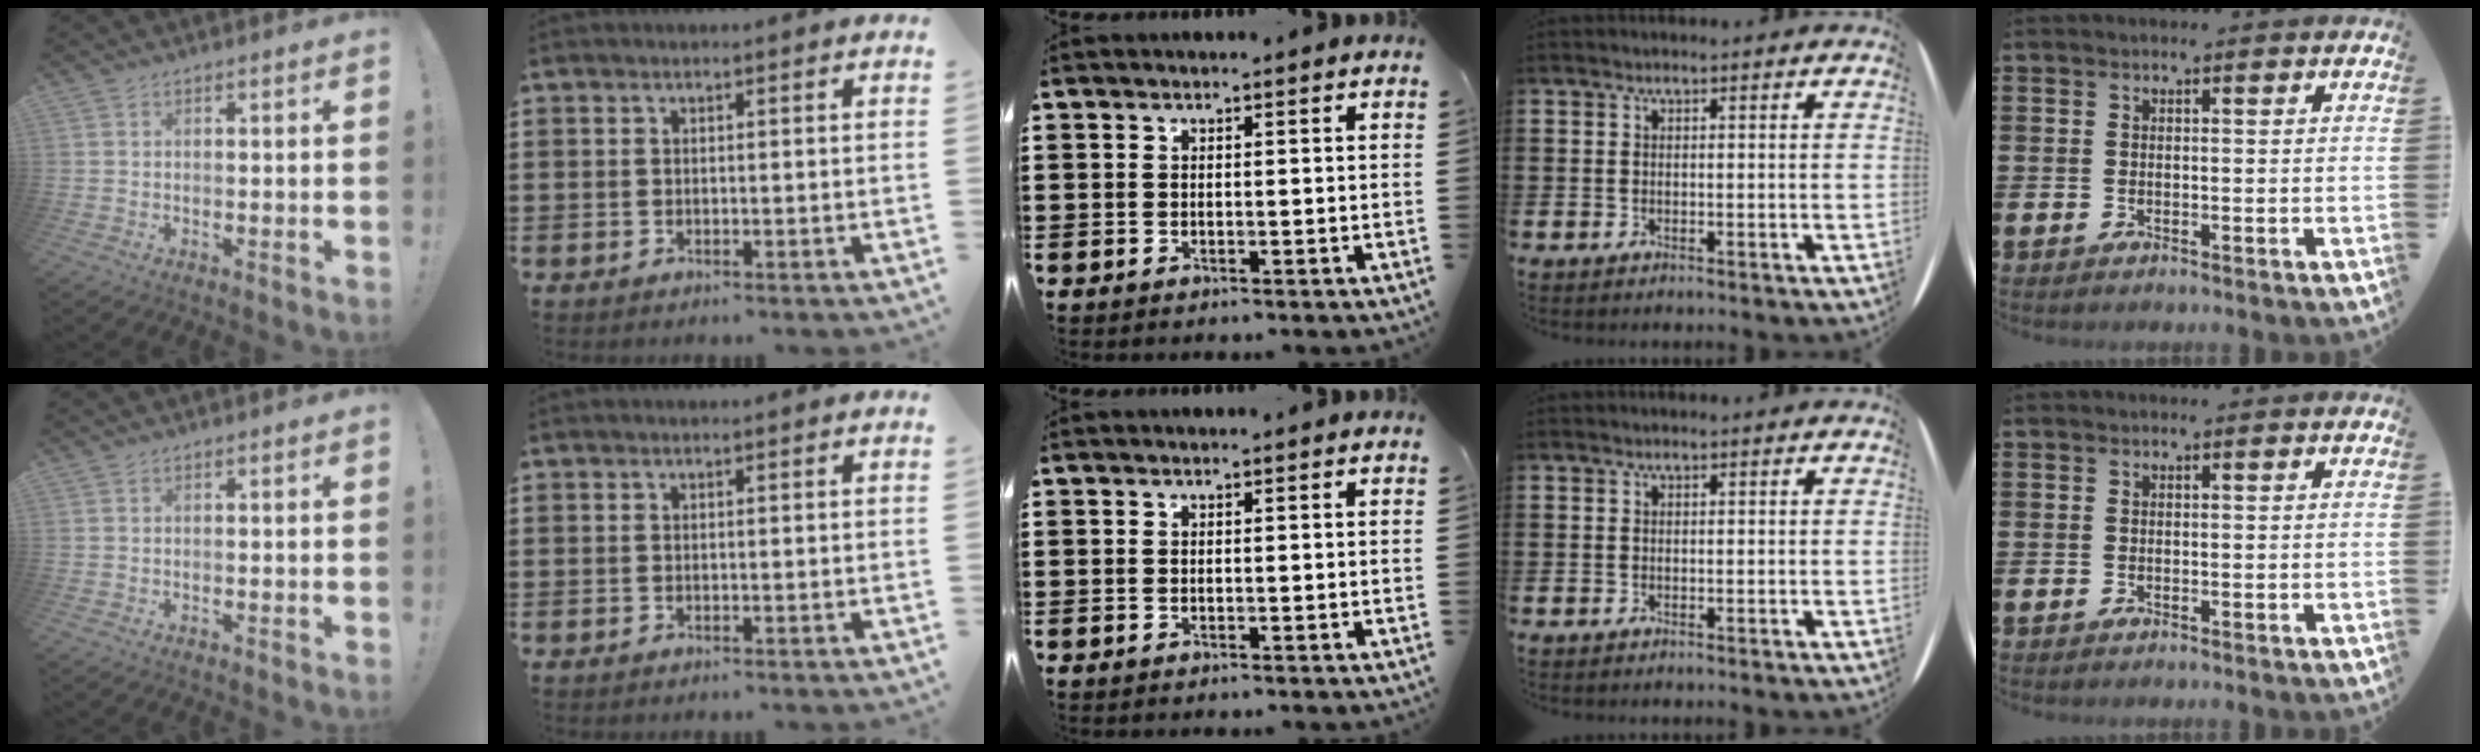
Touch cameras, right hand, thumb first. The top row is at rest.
{}